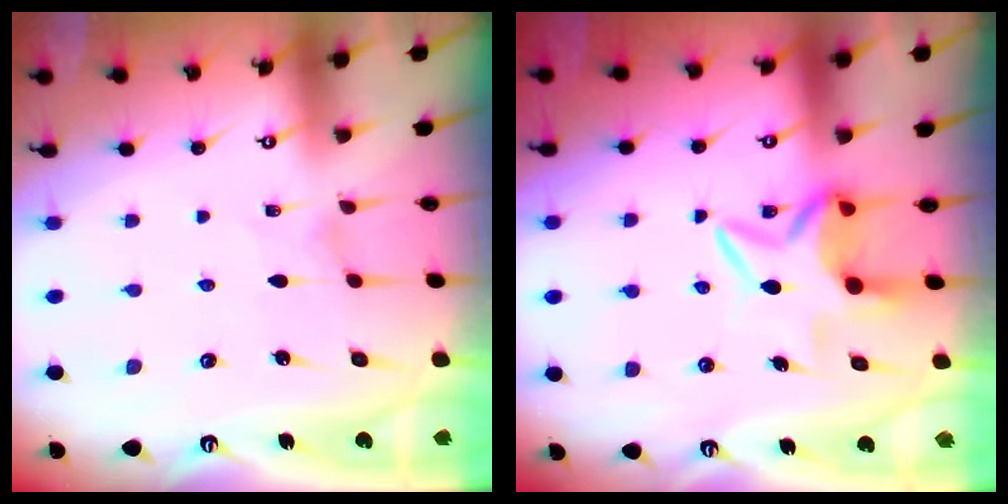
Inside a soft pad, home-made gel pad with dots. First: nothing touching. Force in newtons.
{"total": 7.4, "press": 7.3, "slide": 1.0}